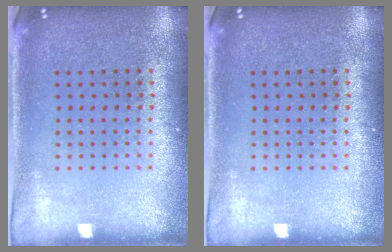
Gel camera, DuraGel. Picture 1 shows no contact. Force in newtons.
{"total": 0.0}